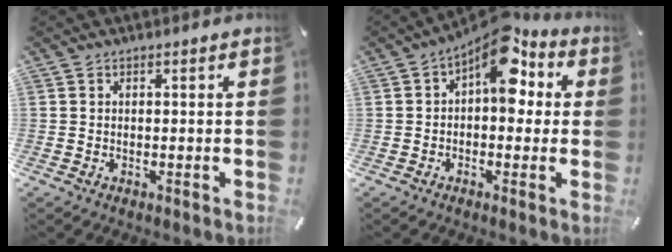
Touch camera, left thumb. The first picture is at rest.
{"total": 12.8, "force": [5.3, 6.9, 9.4], "torque": [-0.128, -0.031, 0.090]}